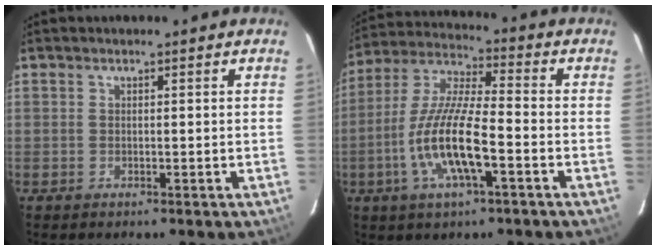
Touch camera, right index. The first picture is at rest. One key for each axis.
{"total": 14.1, "fx": -4.9, "fy": 3.1, "fz": 12.9, "tx": -0.266, "ty": -0.006, "tz": -0.096}